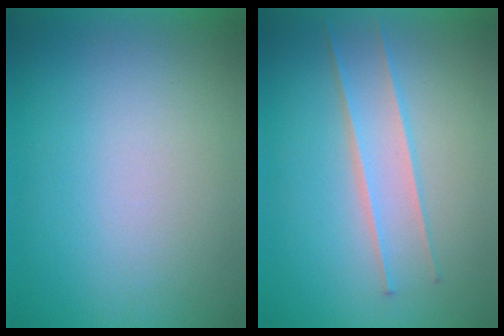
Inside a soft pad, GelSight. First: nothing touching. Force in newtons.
{"total": 2.4}